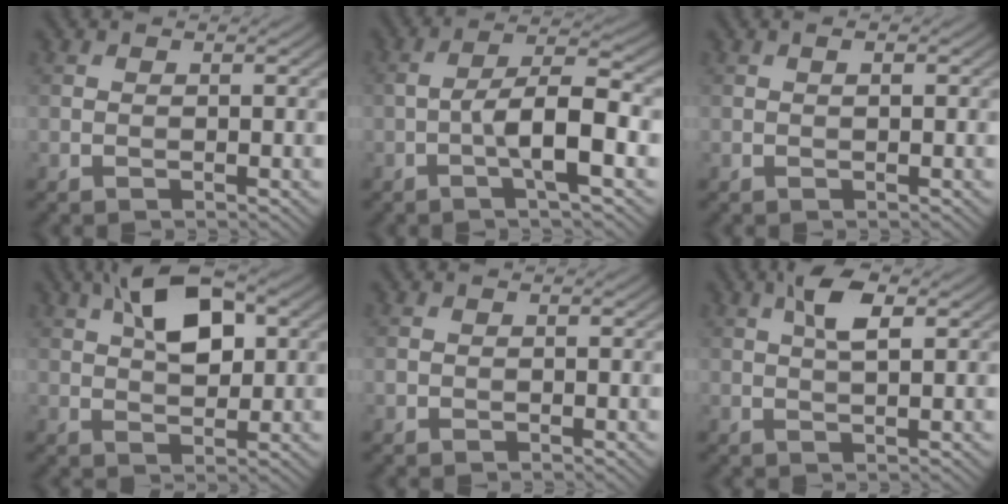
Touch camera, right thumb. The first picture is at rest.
{"total": 6.9, "force": [-2.1, 1.6, 6.4], "torque": [-0.107, 0.017, -0.045]}
{"total": 0.7, "force": [0.2, 0.1, 0.7], "torque": [-0.012, 0.003, 0.003]}
{"total": 8.8, "force": [3.3, 4.3, 7.0], "torque": [-0.129, 0.018, 0.052]}
{"total": 0.5, "force": [-0.1, 0.5, 0.1], "torque": [-0.002, -0.004, -0.004]}
{"total": 4.2, "force": [1.6, 1.2, 3.6], "torque": [-0.074, 0.006, 0.027]}